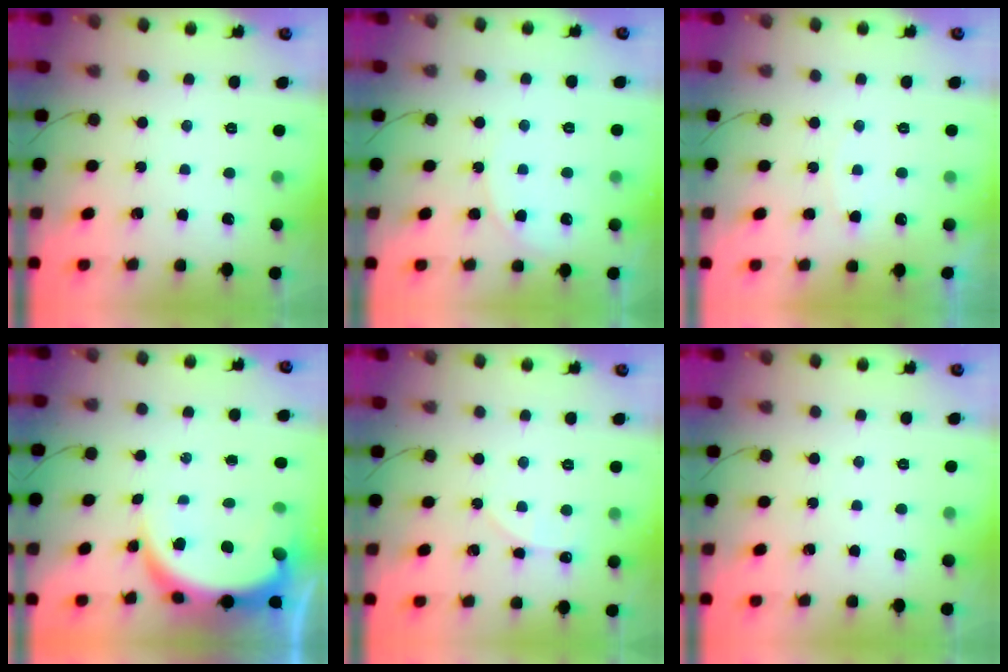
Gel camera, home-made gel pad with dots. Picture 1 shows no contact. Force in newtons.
{"total": 5.6, "press": 5.6, "slide": 0.8}
{"total": 4.7, "press": 4.7, "slide": 0.4}
{"total": 8.9, "press": 8.9, "slide": 1.1}
{"total": 2.7, "press": 2.7, "slide": 0.4}
{"total": 0.0}